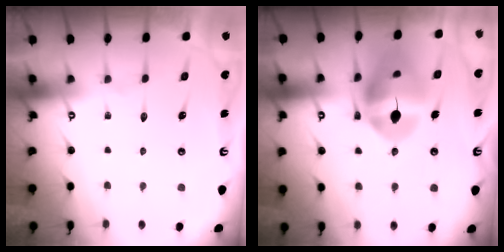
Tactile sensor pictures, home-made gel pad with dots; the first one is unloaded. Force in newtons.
{"total": 15.4, "press": 15.3, "slide": 1.7}